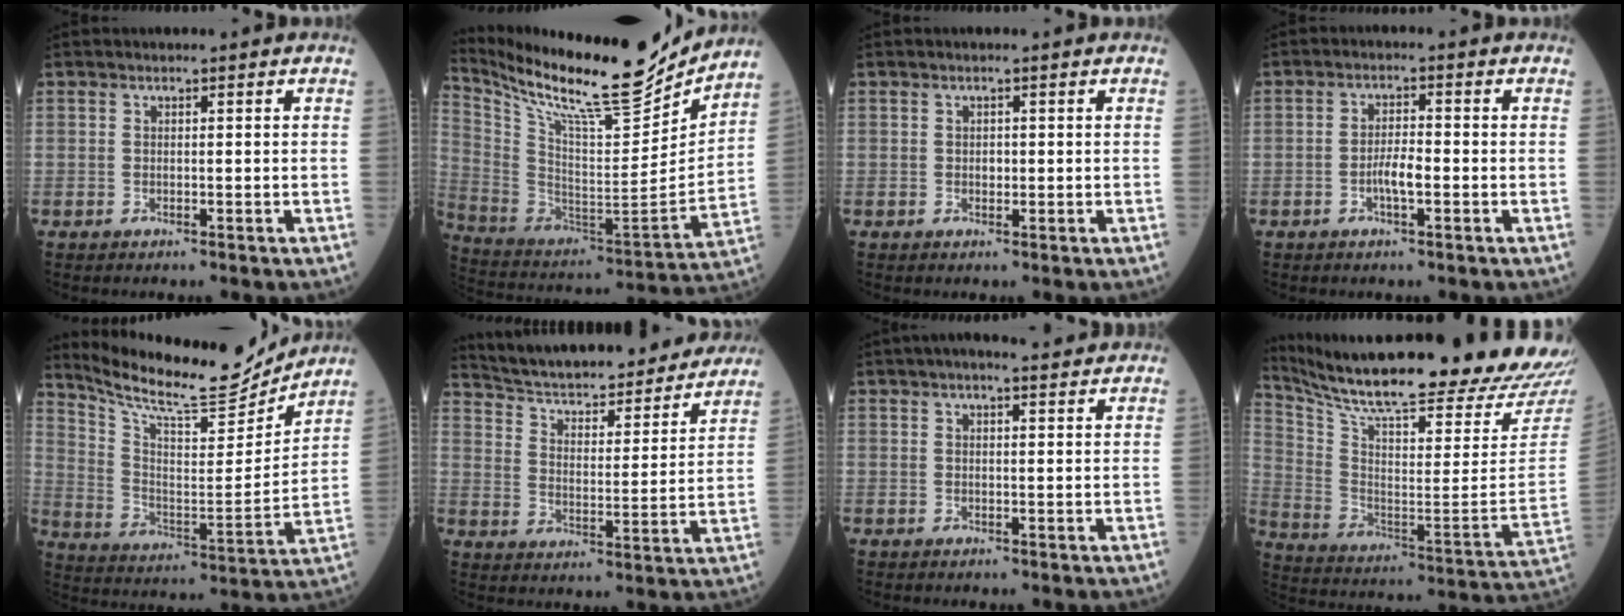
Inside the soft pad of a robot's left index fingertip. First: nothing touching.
{"total": 23.9, "force": [21.2, 2.3, 10.6], "torque": [-0.215, -0.049, 0.346]}
{"total": 0.8, "force": [0.1, 0.6, 0.6], "torque": [-0.011, 0.002, 0.001]}
{"total": 3.3, "force": [-1.1, 0.7, 3.0], "torque": [-0.059, 0.002, -0.022]}
{"total": 17.4, "force": [16.3, 2.2, 5.6], "torque": [-0.114, -0.022, 0.264]}
{"total": 25.6, "force": [23.4, 5.0, 9.3], "torque": [-0.151, -0.017, 0.320]}
{"total": 5.6, "force": [4.6, 1.0, 3.1], "torque": [-0.049, 0.030, 0.065]}
{"total": 31.4, "force": [28.6, 0.5, 12.9], "torque": [-0.235, -0.117, 0.403]}